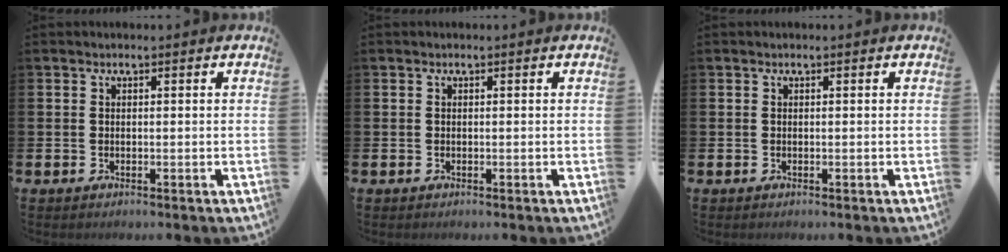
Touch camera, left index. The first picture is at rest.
{"total": 0.0}
{"total": 0.0}